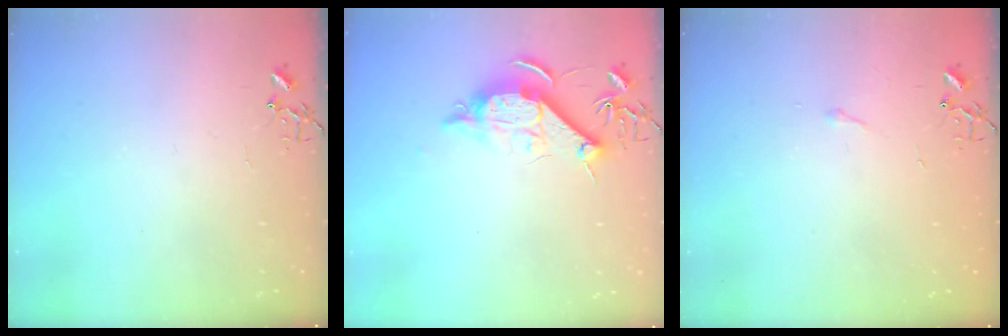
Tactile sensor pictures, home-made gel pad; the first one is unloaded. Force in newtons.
{"total": 12.0, "press": 12.0, "slide": 0.6}
{"total": 2.9, "press": 2.9, "slide": 0.5}